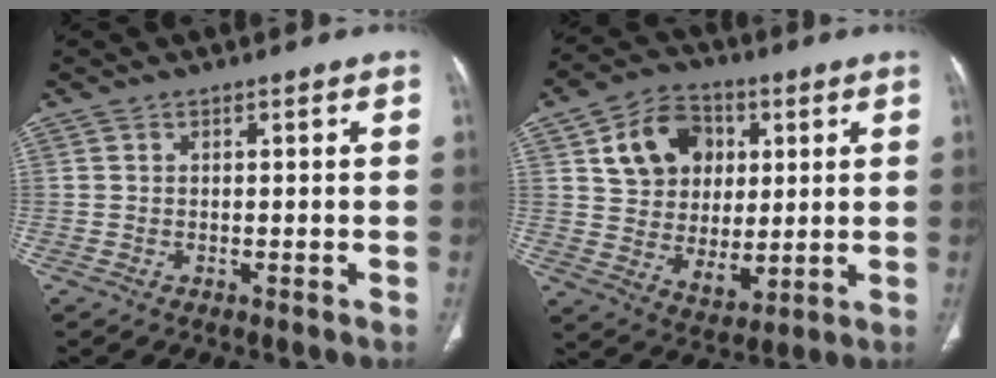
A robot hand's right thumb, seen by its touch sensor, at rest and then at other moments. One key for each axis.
{"total": 15.1, "fx": 4.7, "fy": 11.6, "fz": 8.4, "tx": -0.098, "ty": -0.014, "tz": 0.085}